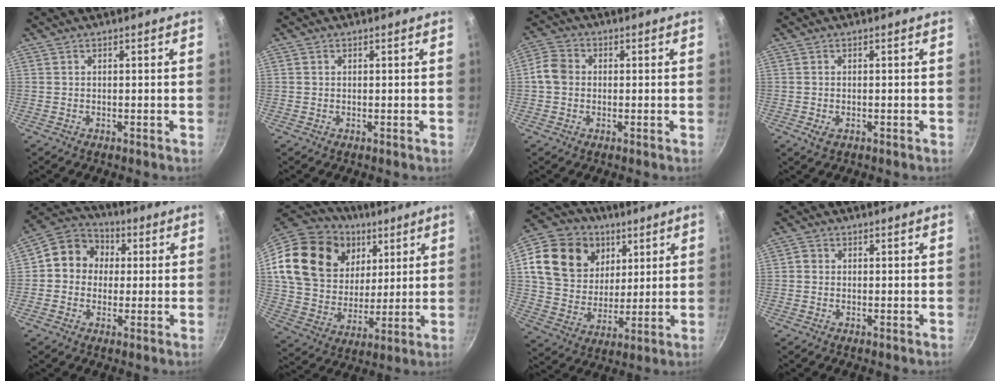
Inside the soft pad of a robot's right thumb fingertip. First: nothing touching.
{"total": 0.6, "force": [0.1, 0.5, 0.2], "torque": [-0.001, 0.003, 0.001]}
{"total": 5.1, "force": [-0.1, 4.4, 2.7], "torque": [-0.038, 0.011, -0.018]}
{"total": 1.6, "force": [-0.5, 1.0, 1.2], "torque": [-0.022, -0.005, -0.007]}
{"total": 9.8, "force": [0.9, 8.7, 4.3], "torque": [-0.036, 0.020, -0.008]}
{"total": 26.9, "force": [11.0, 19.5, 15.0], "torque": [-0.264, -0.009, 0.206]}
{"total": 20.6, "force": [7.9, 16.1, 10.0], "torque": [-0.171, -0.010, 0.143]}
{"total": 1.2, "force": [-0.2, 1.1, 0.4], "torque": [-0.005, 0.004, -0.007]}